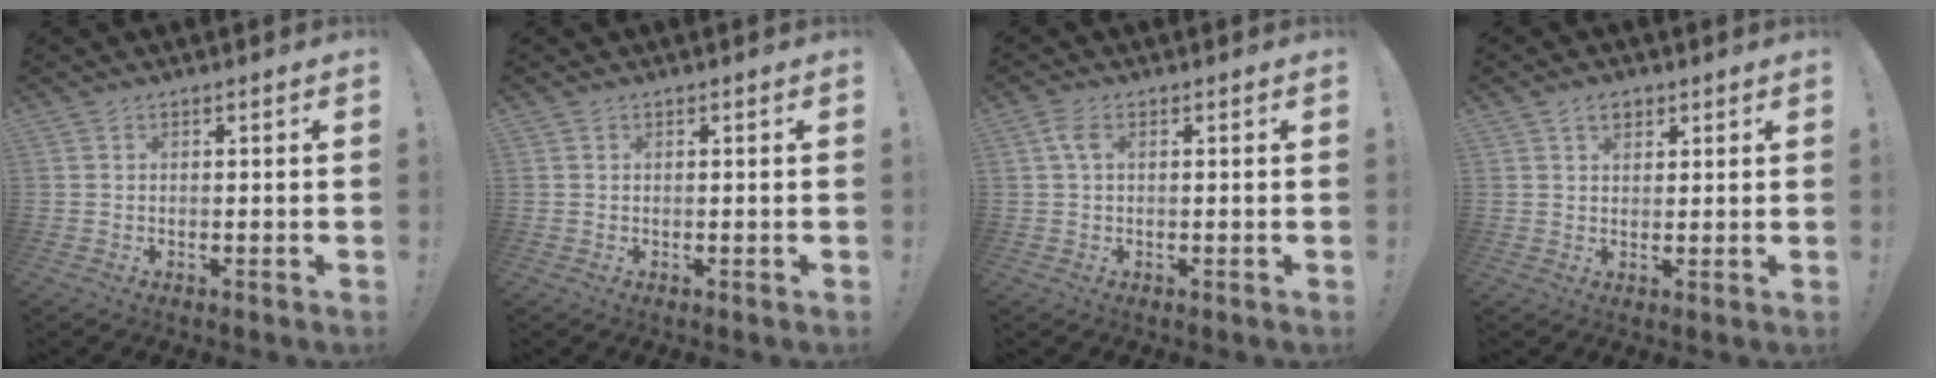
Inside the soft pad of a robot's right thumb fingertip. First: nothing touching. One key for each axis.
{"total": 0.0}
{"total": 3.3, "fx": 0.7, "fy": 1.4, "fz": 2.9, "tx": -0.063, "ty": 0.007, "tz": 0.014}
{"total": 4.0, "fx": 2.2, "fy": 2.6, "fz": 2.2, "tx": -0.033, "ty": -0.002, "tz": 0.039}